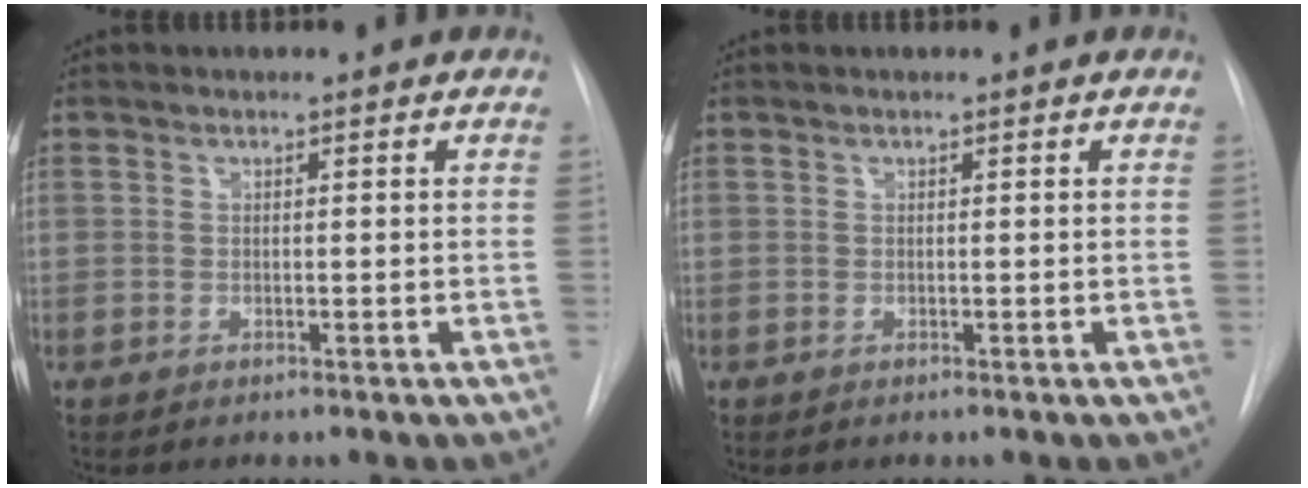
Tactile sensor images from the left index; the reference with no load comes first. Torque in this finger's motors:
{"motor_torque": [-0.03, 0.05, 0.03, 0.00]}